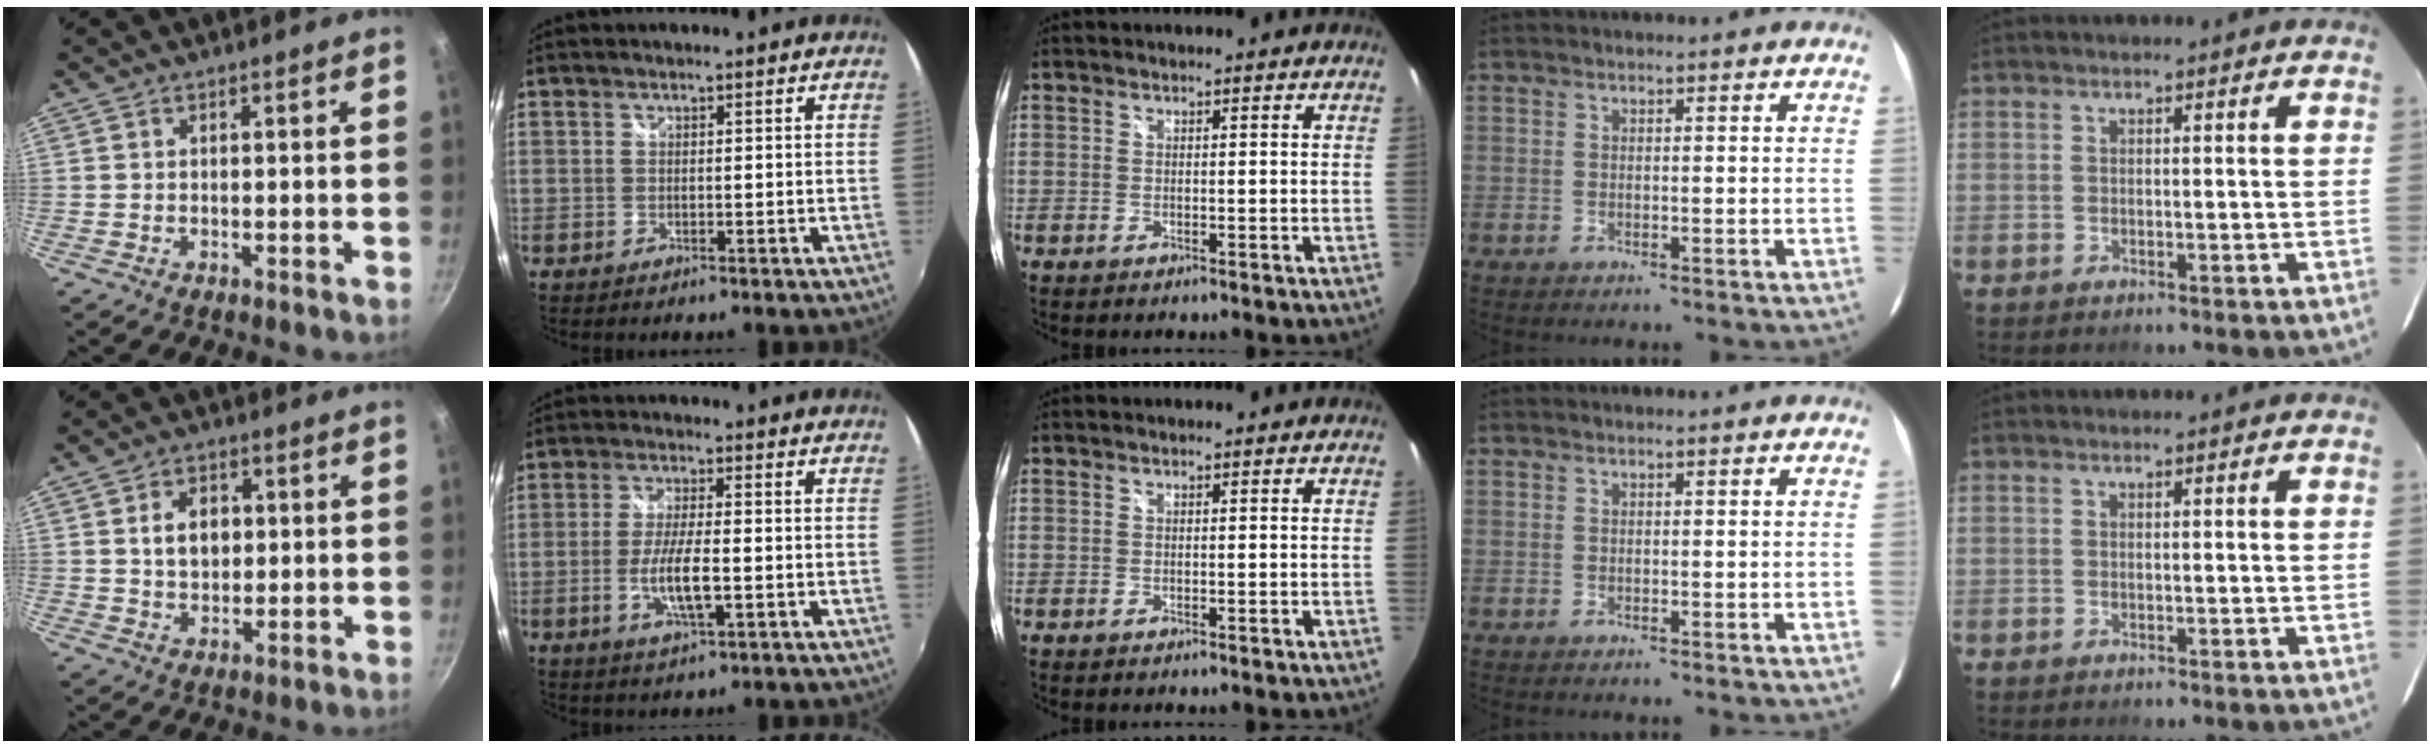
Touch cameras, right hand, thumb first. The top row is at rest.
{"thumb": {"total": 6.5, "force": [1.1, 4.7, 4.4], "torque": [-0.054, 0.000, 0.020]}, "index": {"total": 7.3, "force": [-1.9, 1.4, 6.9], "torque": [-0.137, -0.008, -0.035]}}